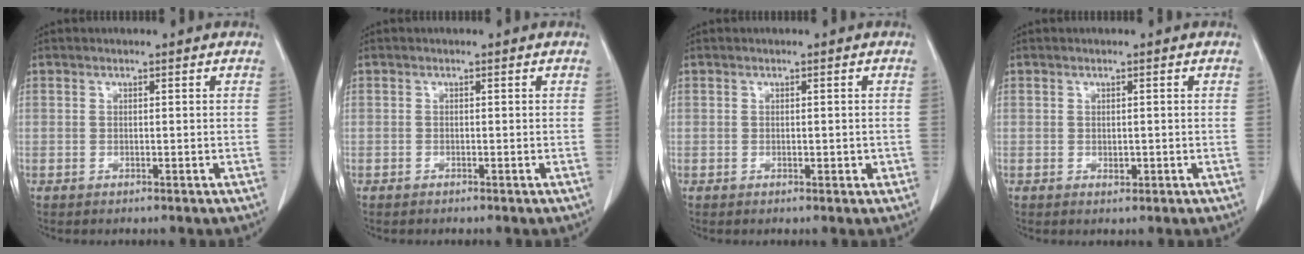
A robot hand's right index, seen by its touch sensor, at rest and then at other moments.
{"total": 0.0}
{"total": 1.4, "force": [-0.2, 0.6, 1.2], "torque": [-0.017, 0.000, 0.000]}
{"total": 0.9, "force": [-0.2, 0.6, 0.7], "torque": [-0.007, 0.000, -0.001]}